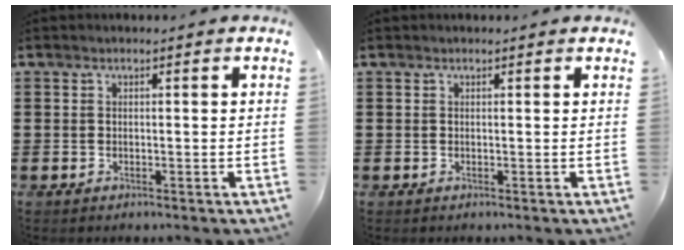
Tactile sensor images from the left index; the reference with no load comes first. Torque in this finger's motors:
{"motor_torque": [0.15, -0.09, 0.04, 0.00]}